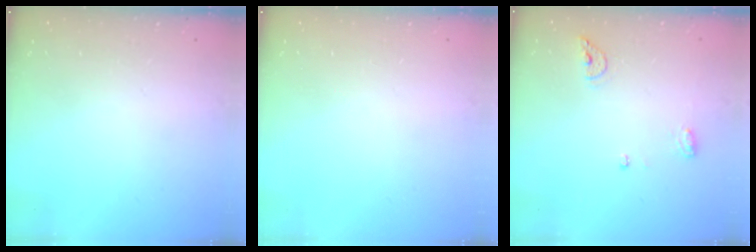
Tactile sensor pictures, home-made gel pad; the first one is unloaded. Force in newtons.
{"total": 0.0}
{"total": 6.6, "press": 6.5, "slide": 1.0}